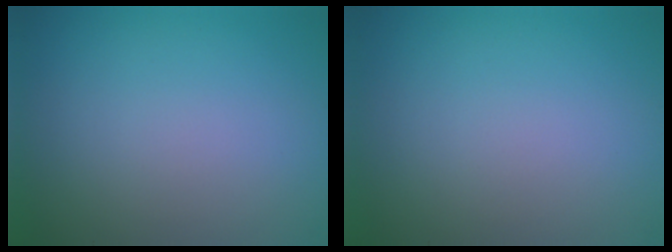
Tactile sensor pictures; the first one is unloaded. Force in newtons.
{"total": 0.0}